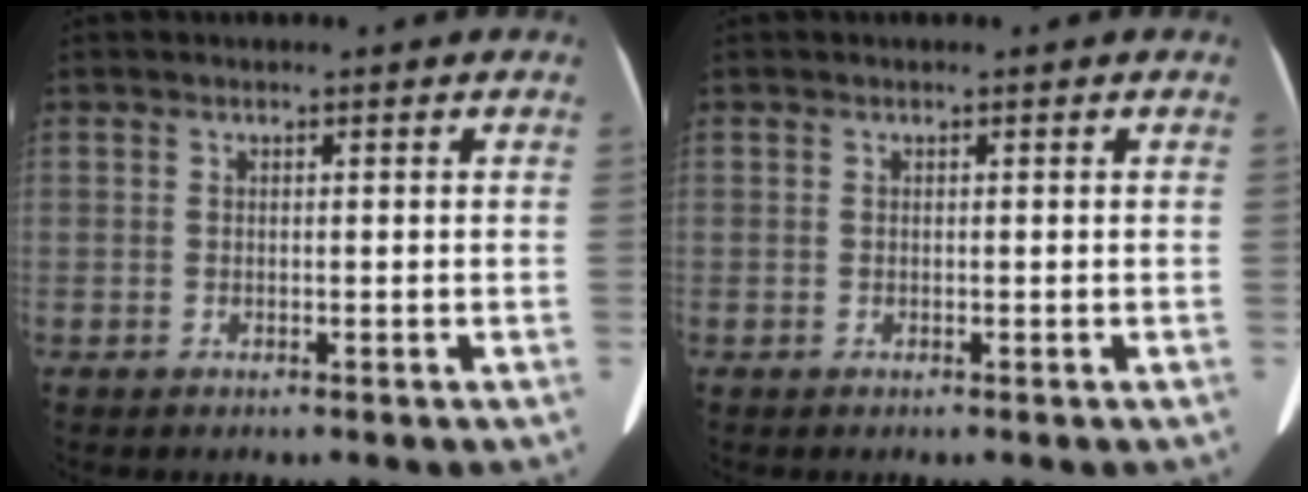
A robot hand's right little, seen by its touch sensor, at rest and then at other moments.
{"total": 0.0}